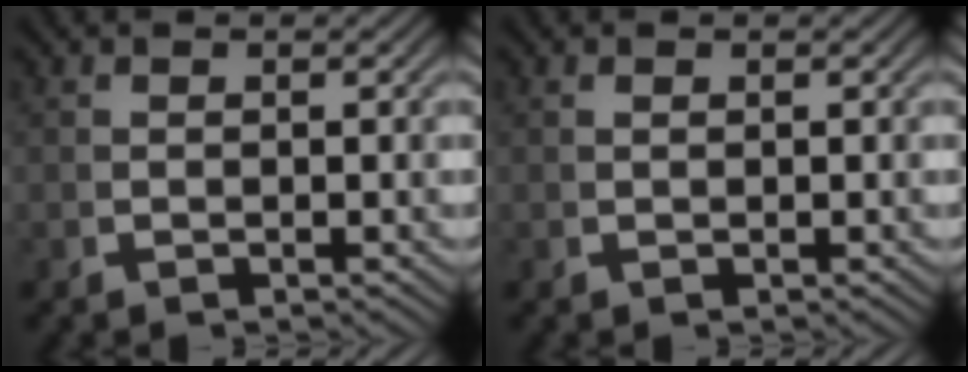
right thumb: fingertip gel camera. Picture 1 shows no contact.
{"total": 0.0}